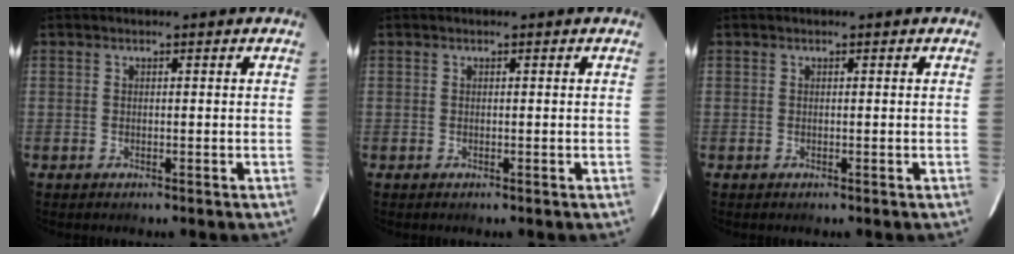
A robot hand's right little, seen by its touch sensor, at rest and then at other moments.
{"total": 0.0}
{"total": 0.0}